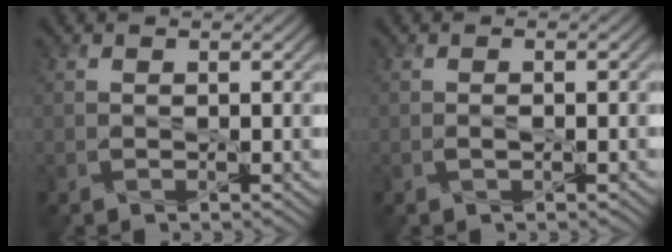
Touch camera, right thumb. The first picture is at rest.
{"total": 0.7, "force": [-0.2, 0.2, 0.7], "torque": [-0.014, -0.001, -0.002]}